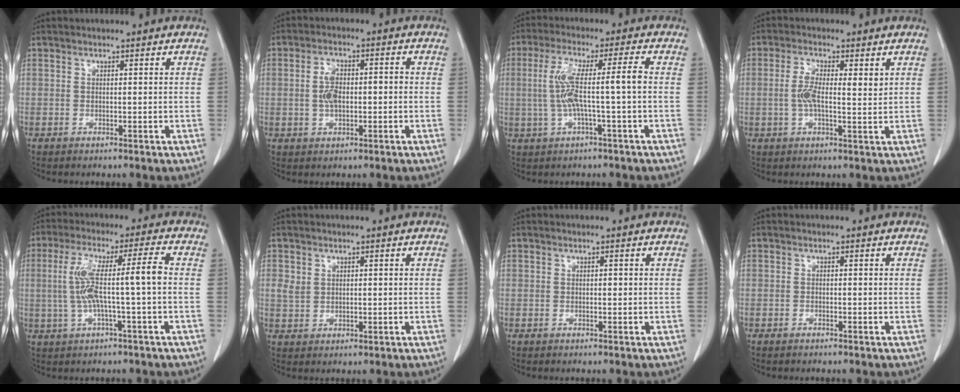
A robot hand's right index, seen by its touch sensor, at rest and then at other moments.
{"total": 4.8, "force": [-0.4, 2.4, 4.1], "torque": [-0.087, 0.013, -0.008]}
{"total": 8.1, "force": [-0.4, -0.2, 8.0], "torque": [-0.162, 0.021, -0.008]}
{"total": 5.4, "force": [1.0, 1.6, 5.1], "torque": [-0.100, 0.007, 0.014]}
{"total": 9.1, "force": [-0.4, -0.1, 9.1], "torque": [-0.179, 0.023, -0.007]}
{"total": 2.5, "force": [1.0, 2.0, 1.1], "torque": [-0.022, 0.001, 0.025]}
{"total": 0.0}
{"total": 0.6, "force": [-0.5, 0.1, 0.3], "torque": [-0.009, -0.001, -0.009]}